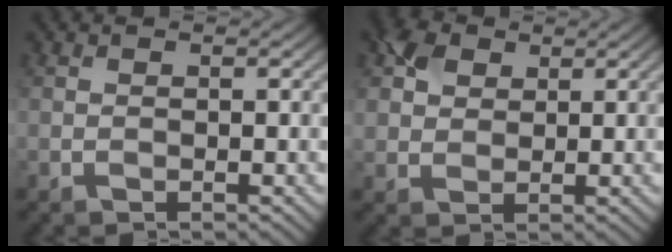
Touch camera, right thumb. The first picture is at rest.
{"total": 4.0, "force": [1.9, 3.0, 1.8], "torque": [-0.043, 0.003, 0.035]}